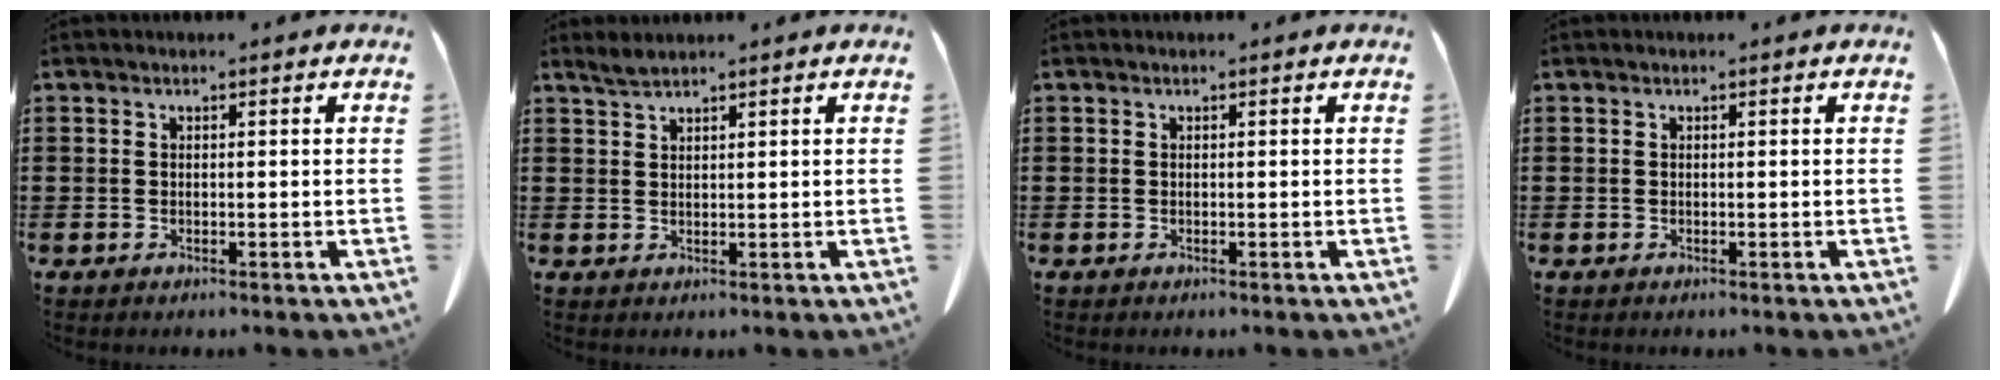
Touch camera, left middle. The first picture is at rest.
{"total": 1.6, "force": [1.5, 0.1, 0.7], "torque": [-0.018, 0.001, 0.028]}
{"total": 0.0}
{"total": 0.0}